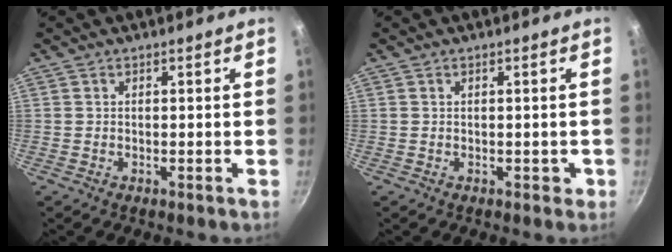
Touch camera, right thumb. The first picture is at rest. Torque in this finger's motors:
{"motor_torque": [-0.28, 0.18, -0.36, 0.26, -0.03]}